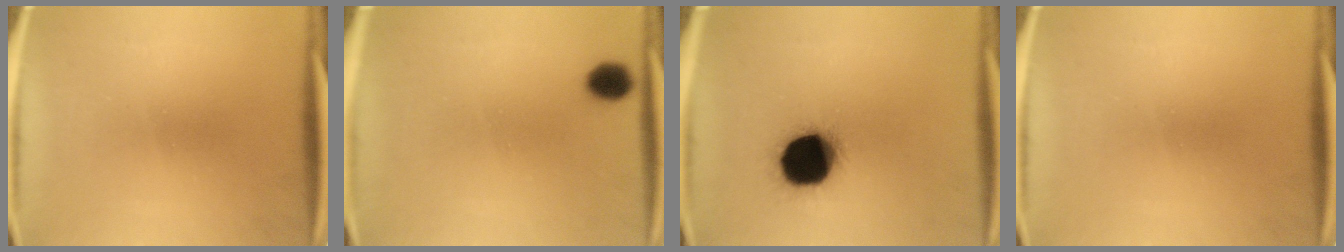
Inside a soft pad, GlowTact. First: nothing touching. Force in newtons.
{"total": 2.3}
{"total": 19.4}
{"total": 0.0}